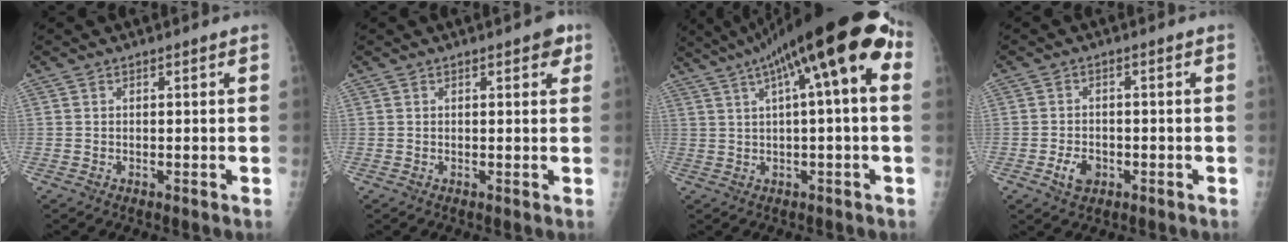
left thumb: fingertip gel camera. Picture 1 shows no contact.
{"total": 2.9, "force": [1.5, 1.2, 2.2], "torque": [-0.016, -0.001, 0.013]}
{"total": 18.1, "force": [6.1, 4.2, 16.6], "torque": [-0.265, 0.048, 0.087]}
{"total": 3.9, "force": [-1.6, 2.7, 2.2], "torque": [-0.032, 0.007, -0.025]}